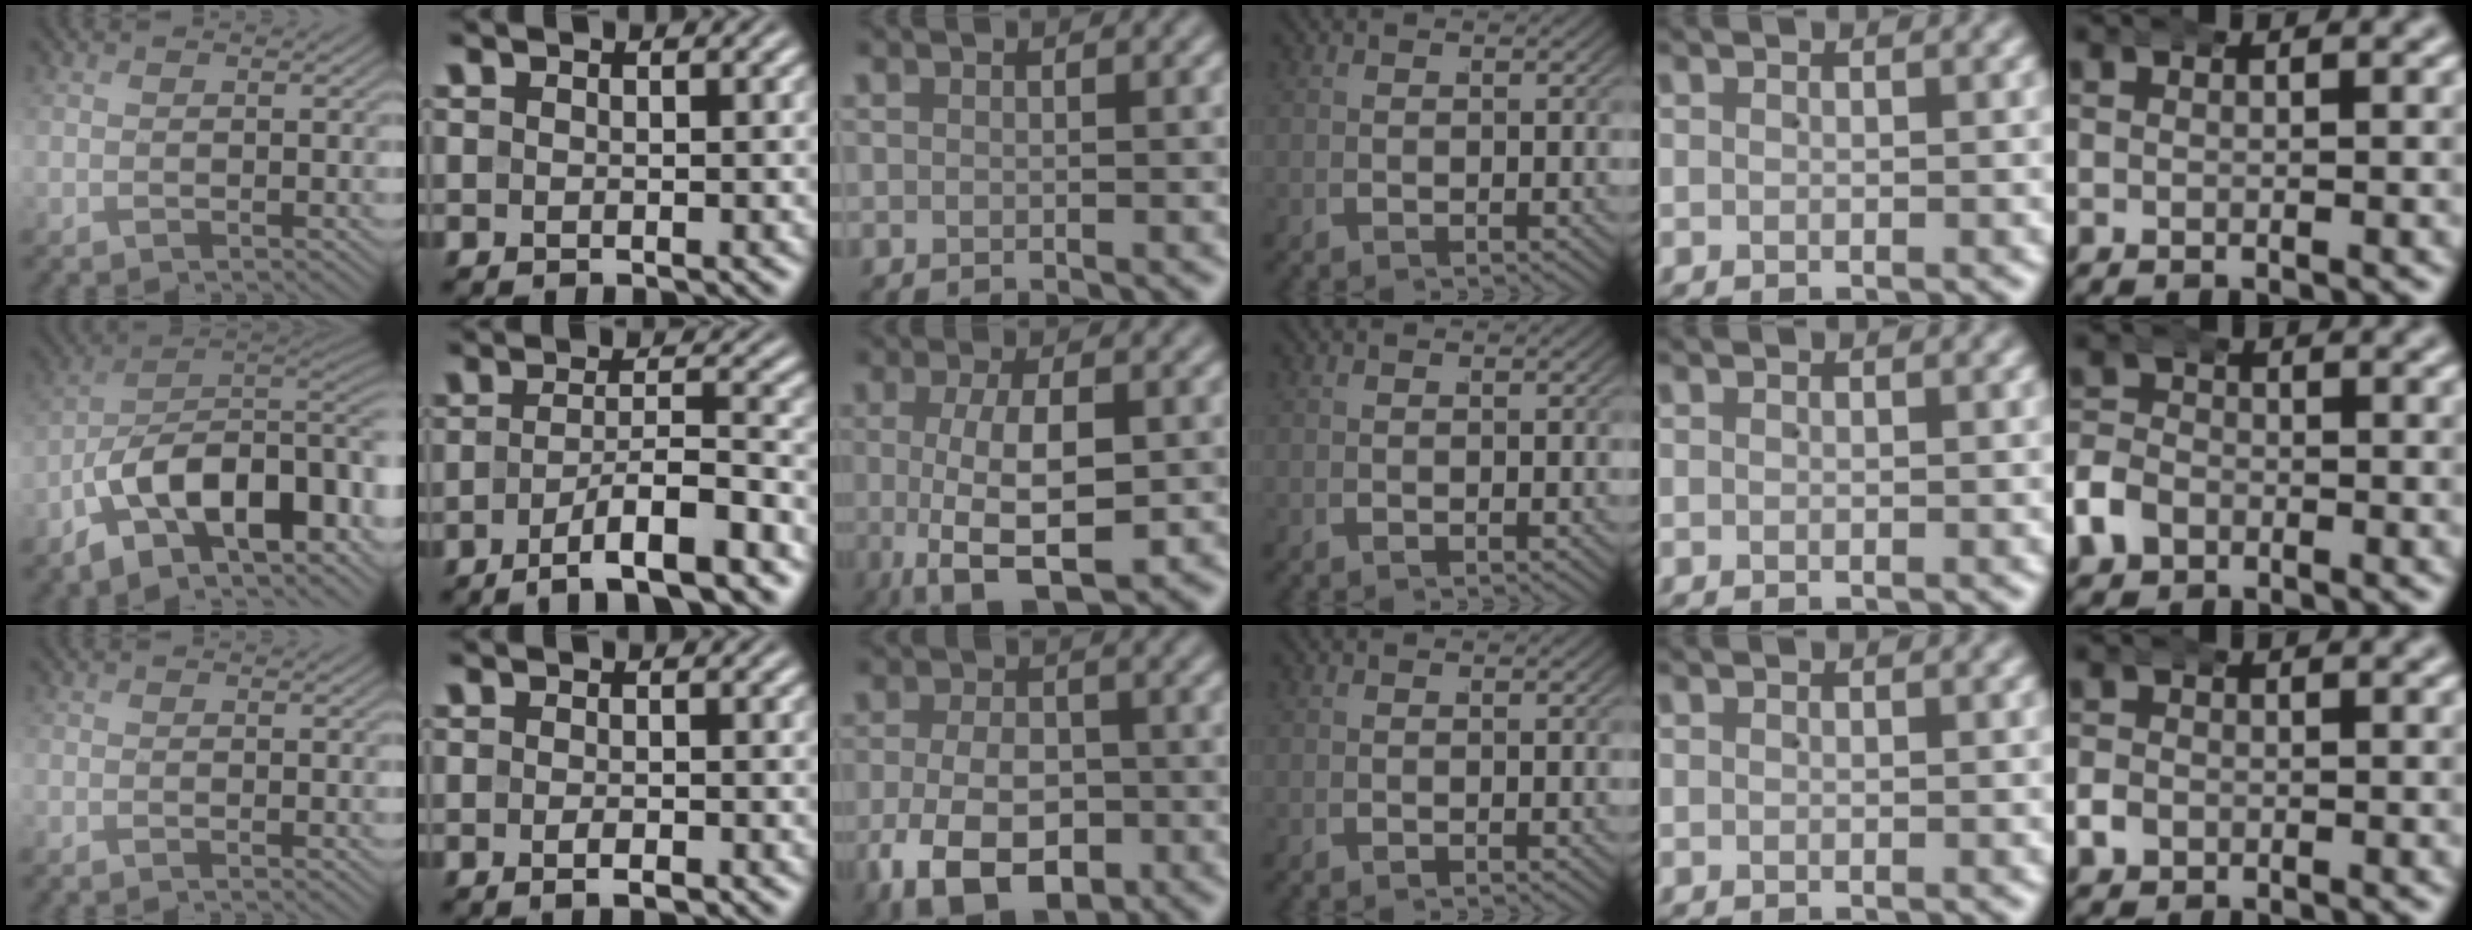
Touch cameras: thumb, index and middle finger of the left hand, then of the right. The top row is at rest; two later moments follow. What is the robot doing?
{"motion": "wrap", "object": "arm wrap"}